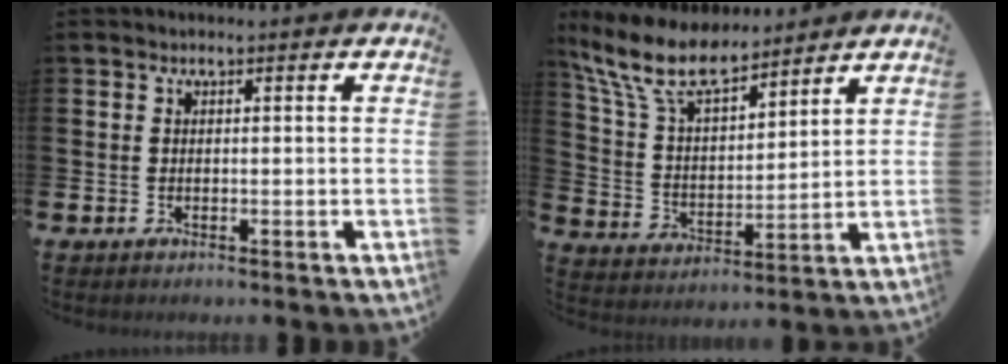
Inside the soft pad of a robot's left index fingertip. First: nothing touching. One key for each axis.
{"total": 9.7, "fx": 8.3, "fy": 3.0, "fz": 4.1, "tx": -0.121, "ty": -0.037, "tz": 0.152}